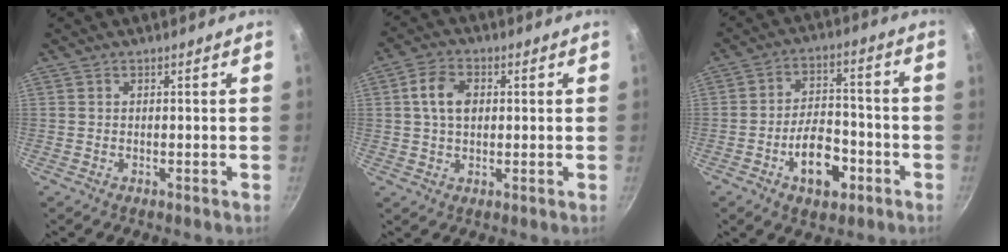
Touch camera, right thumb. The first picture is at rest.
{"total": 6.8, "force": [1.1, 4.7, 4.8], "torque": [-0.076, 0.009, 0.014]}
{"total": 11.0, "force": [-4.7, 6.3, 7.6], "torque": [-0.098, 0.034, -0.074]}